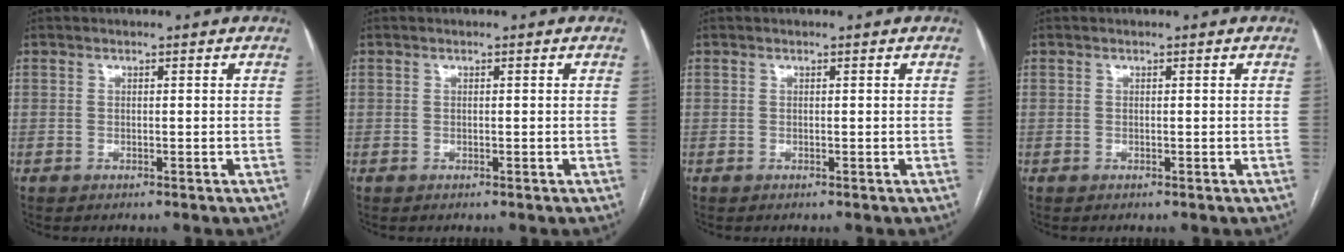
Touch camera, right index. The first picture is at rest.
{"total": 0.0}
{"total": 0.0}
{"total": 0.0}